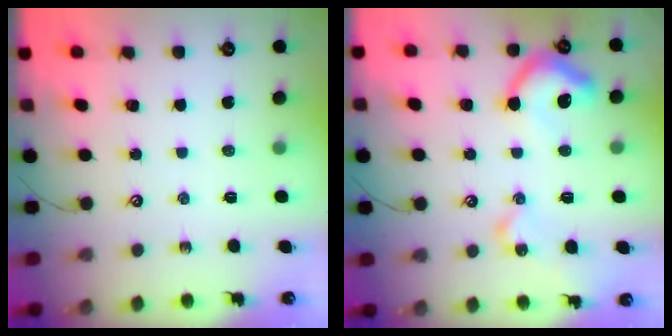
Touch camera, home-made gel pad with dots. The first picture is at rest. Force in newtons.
{"total": 11.9, "press": 11.8, "slide": 1.5}